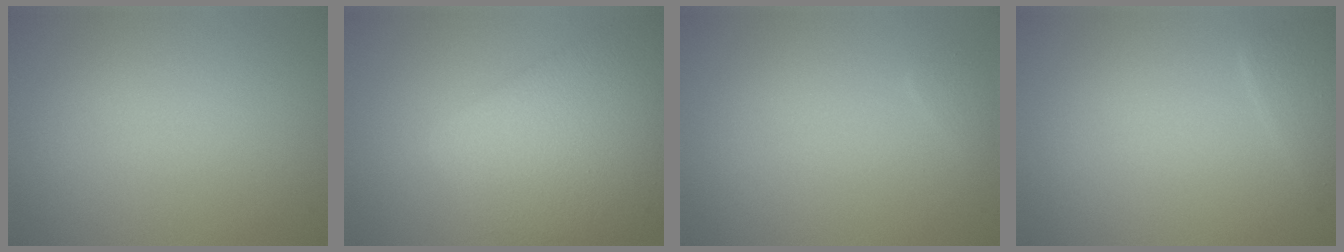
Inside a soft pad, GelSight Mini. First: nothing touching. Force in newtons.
{"total": 9.1, "press": 9.1, "slide": 0.1}
{"total": 0.6, "press": 0.6, "slide": 0.0}
{"total": 1.4, "press": 1.3, "slide": 0.1}